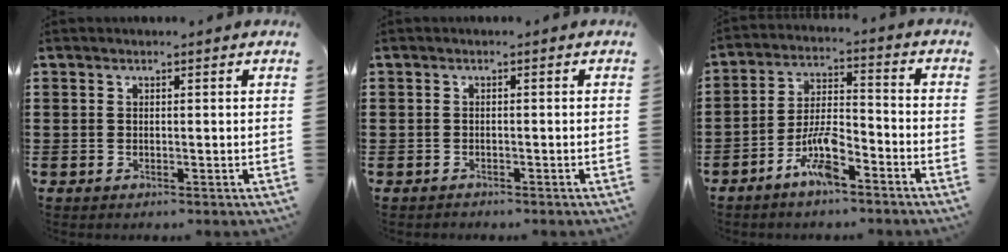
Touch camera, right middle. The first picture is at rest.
{"total": 1.0, "force": [-0.8, 0.5, -0.1], "torque": [0.002, 0.004, -0.019]}
{"total": 7.2, "force": [-4.9, 1.9, 4.9], "torque": [-0.107, 0.003, -0.095]}